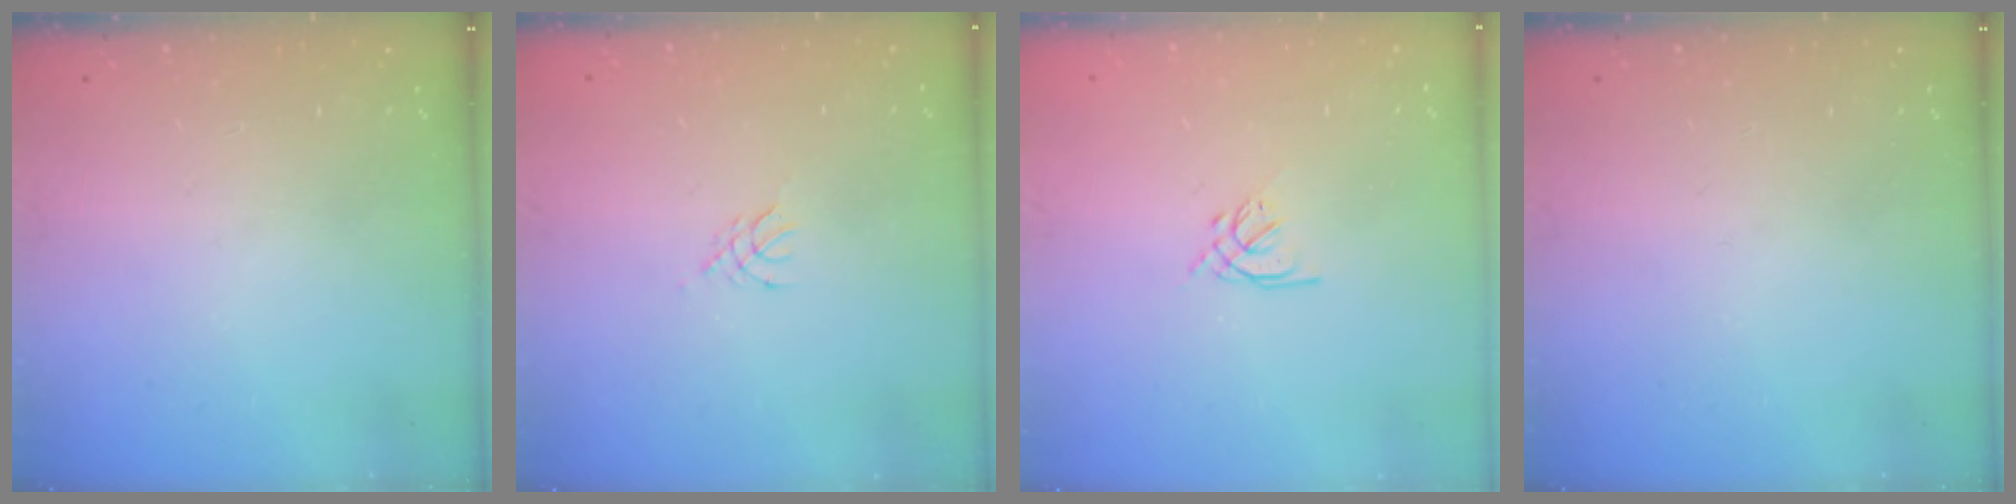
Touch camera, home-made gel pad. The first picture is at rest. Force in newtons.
{"total": 2.8, "press": 2.7, "slide": 0.6}
{"total": 1.6, "press": 1.5, "slide": 0.6}
{"total": 0.0}